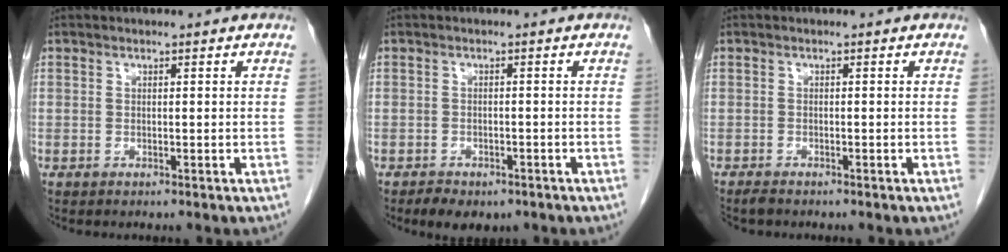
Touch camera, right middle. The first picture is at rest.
{"total": 4.6, "force": [-3.3, 2.4, 2.1], "torque": [-0.028, -0.002, -0.043]}
{"total": 1.5, "force": [-1.3, 0.3, 0.5], "torque": [-0.015, -0.004, -0.021]}